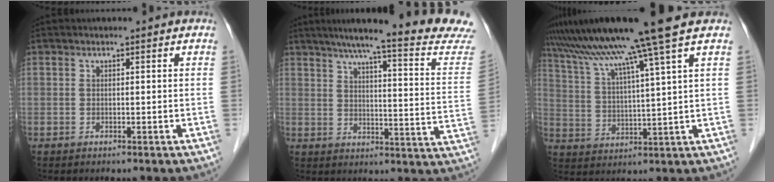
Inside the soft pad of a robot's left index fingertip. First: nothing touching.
{"total": 22.5, "force": [20.1, -0.8, 10.1], "torque": [-0.139, -0.066, 0.241]}
{"total": 13.4, "force": [9.8, -2.7, 8.7], "torque": [-0.144, 0.009, 0.159]}